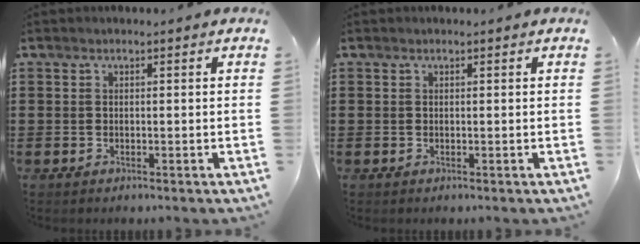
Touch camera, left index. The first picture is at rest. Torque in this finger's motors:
{"motor_torque": [-0.09, 0.11, -0.01, -0.01]}